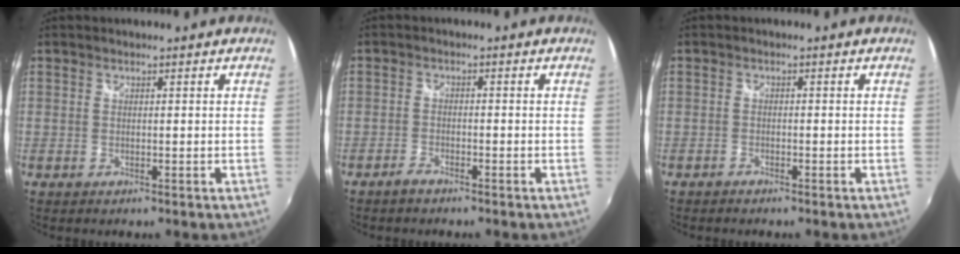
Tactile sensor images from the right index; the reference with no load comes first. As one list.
[{"total": 1.9, "force": [-1.8, 0.5, 0.6], "torque": [-0.022, 0.000, -0.037]}, {"total": 1.1, "force": [-1.0, 0.3, 0.2], "torque": [-0.010, -0.001, -0.022]}]